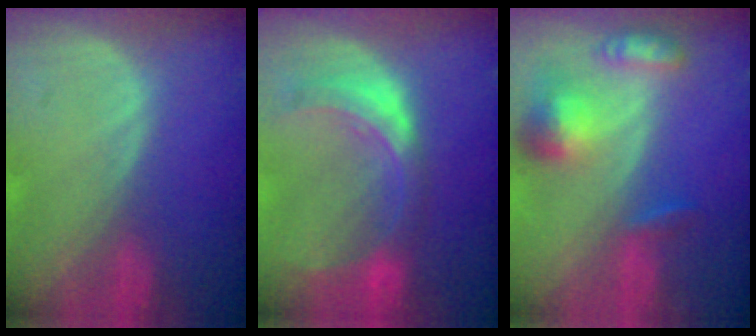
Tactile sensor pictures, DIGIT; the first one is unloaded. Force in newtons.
{"total": 8.1, "press": 7.2, "slide": 3.7}
{"total": 7.0, "press": 6.5, "slide": 2.5}